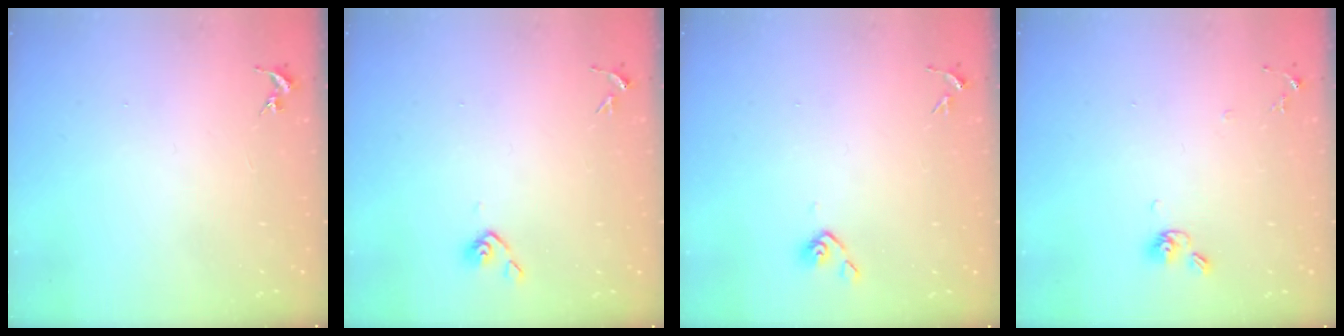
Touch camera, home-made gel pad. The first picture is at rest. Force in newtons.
{"total": 4.2, "press": 4.1, "slide": 1.1}
{"total": 4.2, "press": 4.1, "slide": 1.1}
{"total": 7.1, "press": 6.8, "slide": 2.1}